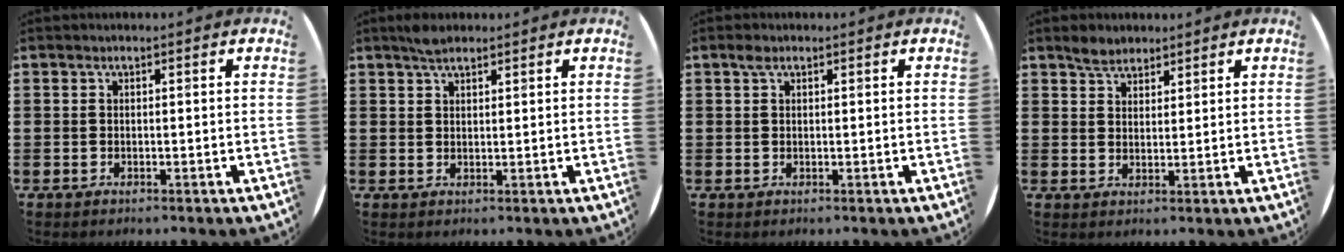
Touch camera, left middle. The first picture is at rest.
{"total": 2.2, "force": [1.9, 0.7, 0.9], "torque": [-0.013, -0.001, 0.034]}
{"total": 1.0, "force": [0.6, 0.6, 0.6], "torque": [-0.005, 0.001, 0.008]}
{"total": 2.9, "force": [2.5, 1.4, 0.5], "torque": [-0.015, 0.005, 0.049]}